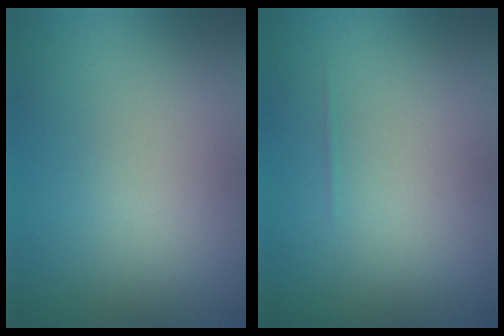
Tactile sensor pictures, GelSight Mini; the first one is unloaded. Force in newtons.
{"total": 0.0}